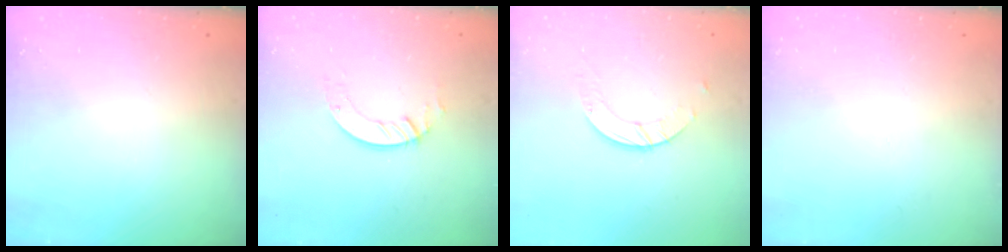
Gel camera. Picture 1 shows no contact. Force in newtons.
{"total": 3.4, "press": 3.4, "slide": 0.1}
{"total": 3.0, "press": 3.0, "slide": 0.3}
{"total": 0.0}